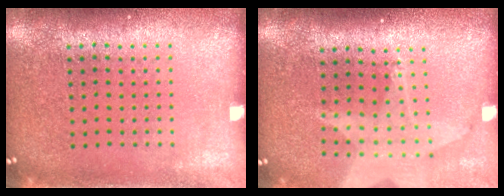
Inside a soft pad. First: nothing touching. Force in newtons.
{"total": 2.0, "press": 1.6, "slide": 1.3}